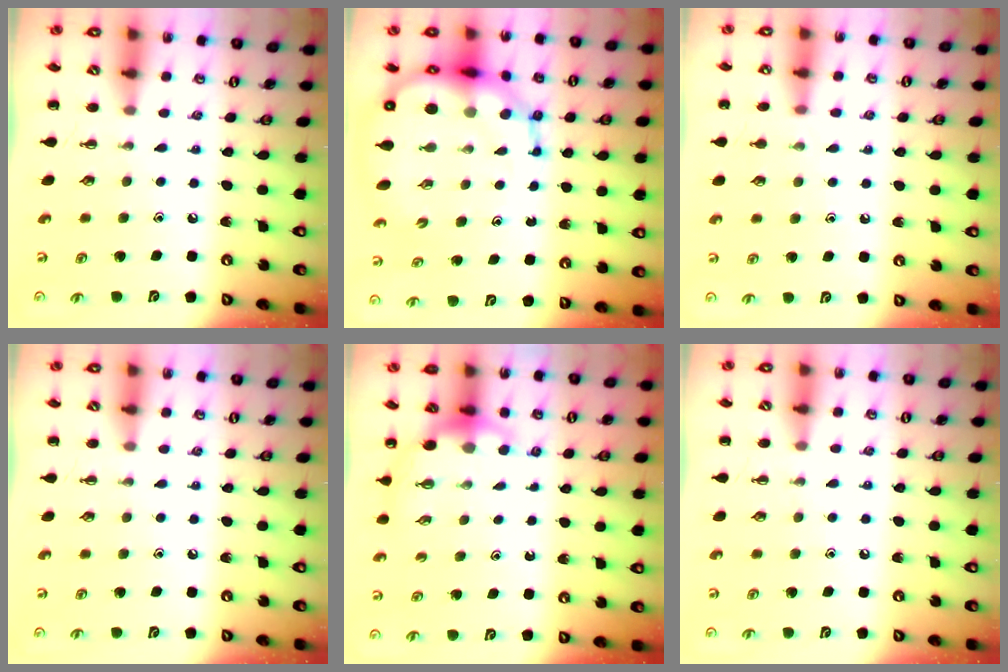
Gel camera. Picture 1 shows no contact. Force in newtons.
{"total": 16.9, "press": 16.3, "slide": 4.3}
{"total": 4.9, "press": 4.8, "slide": 1.2}
{"total": 0.0}
{"total": 5.9, "press": 5.9, "slide": 0.5}
{"total": 4.6, "press": 4.3, "slide": 1.8}